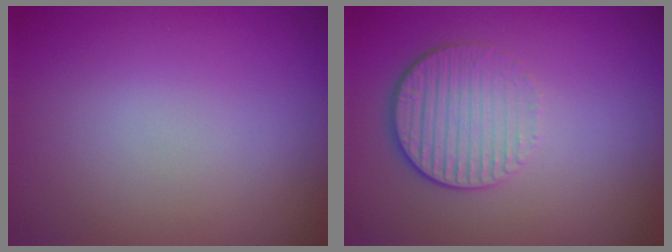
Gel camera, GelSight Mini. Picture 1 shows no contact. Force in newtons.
{"total": 4.4, "press": 3.0, "slide": 3.2}